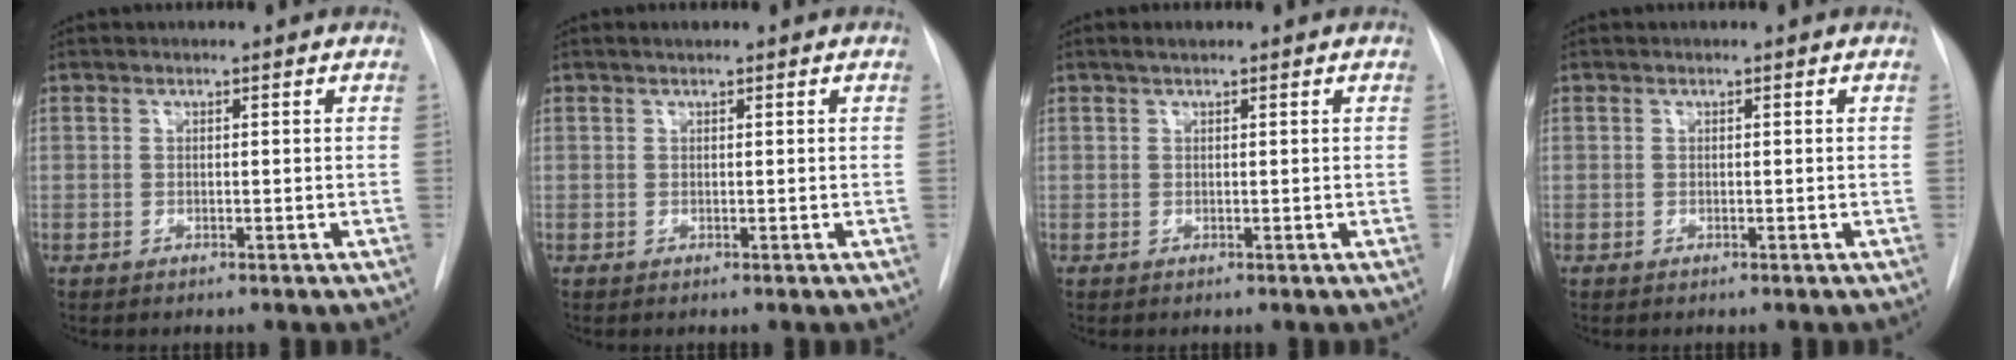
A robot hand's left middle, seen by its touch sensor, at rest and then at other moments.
{"total": 0.7, "force": [0.5, 0.2, 0.4], "torque": [-0.011, 0.005, 0.009]}
{"total": 1.1, "force": [0.8, 0.3, 0.7], "torque": [-0.015, 0.008, 0.014]}
{"total": 0.0}